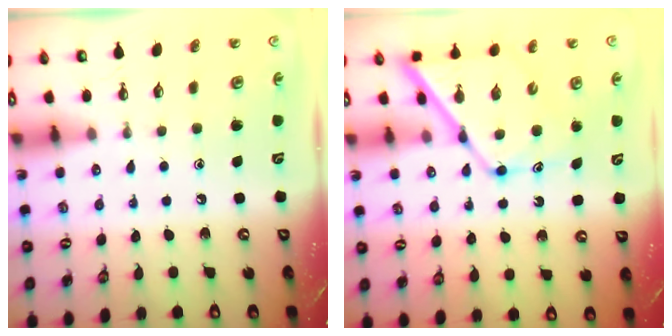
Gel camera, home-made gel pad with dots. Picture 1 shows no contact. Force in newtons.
{"total": 13.3, "press": 13.2, "slide": 1.2}